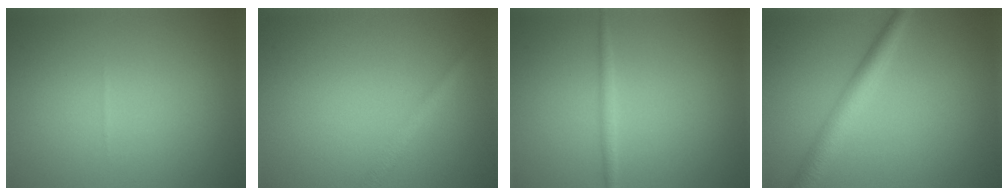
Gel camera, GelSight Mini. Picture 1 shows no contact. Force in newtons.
{"total": 1.4, "press": 1.4, "slide": 0.1}
{"total": 1.1, "press": 1.1, "slide": 0.0}
{"total": 3.3, "press": 3.3, "slide": 0.1}